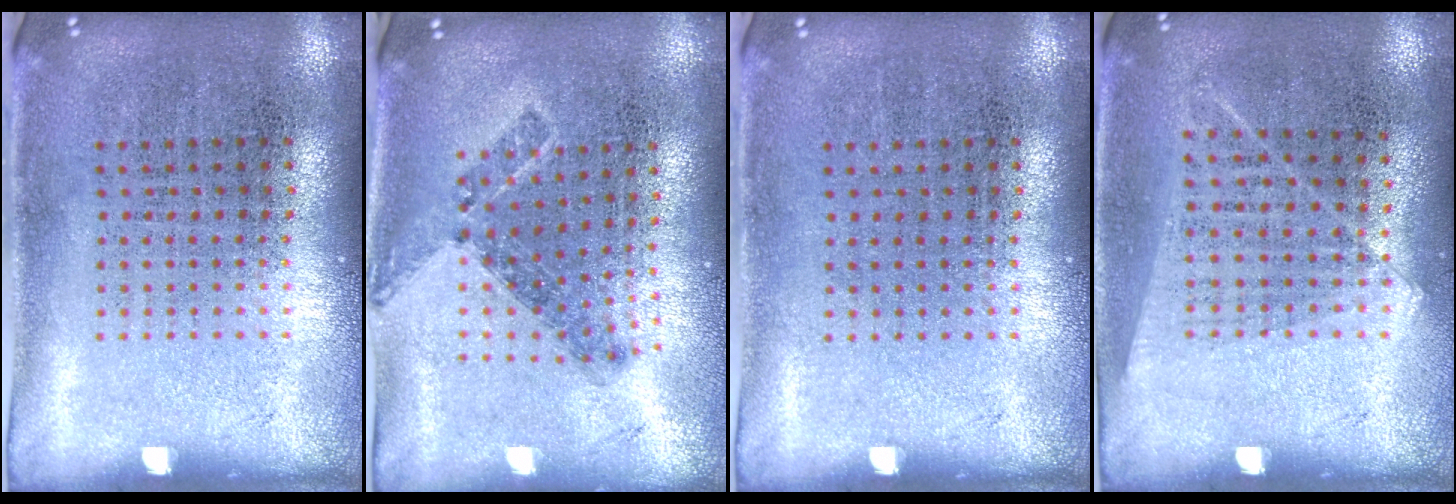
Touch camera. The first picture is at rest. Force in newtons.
{"total": 0.8, "press": 0.8, "slide": 0.3}
{"total": 0.0}
{"total": 1.1, "press": 1.0, "slide": 0.6}